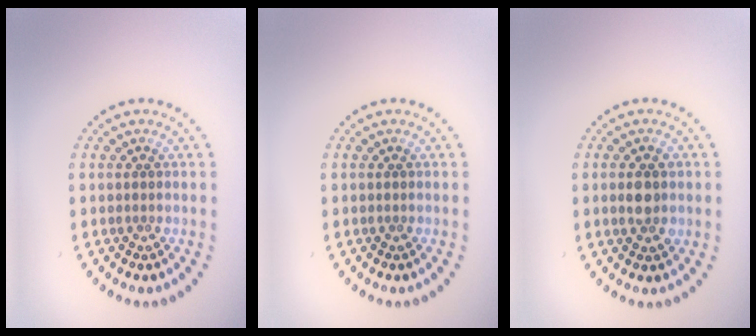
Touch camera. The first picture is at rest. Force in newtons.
{"total": 0.0}
{"total": 2.3, "press": 2.3, "slide": 0.2}